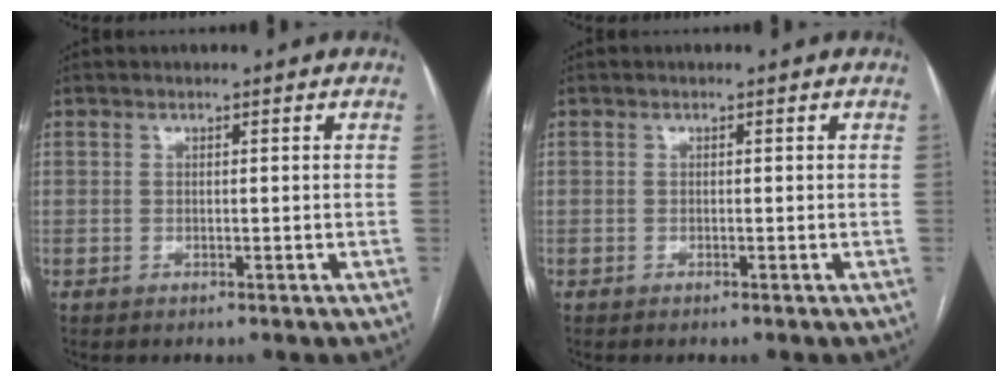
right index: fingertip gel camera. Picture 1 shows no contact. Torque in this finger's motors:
{"motor_torque": [-0.01, -0.10, 0.06, 0.01]}